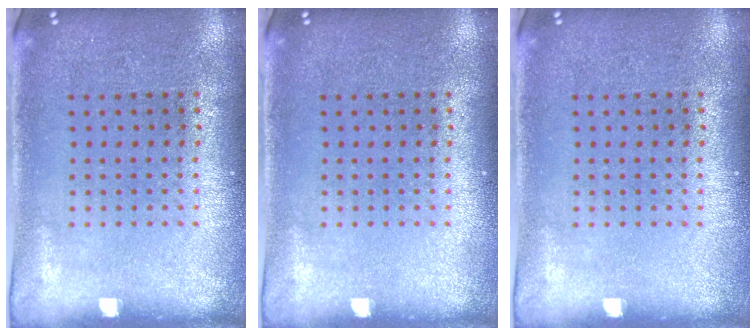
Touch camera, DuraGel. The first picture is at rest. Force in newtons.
{"total": 0.0}
{"total": 0.0}